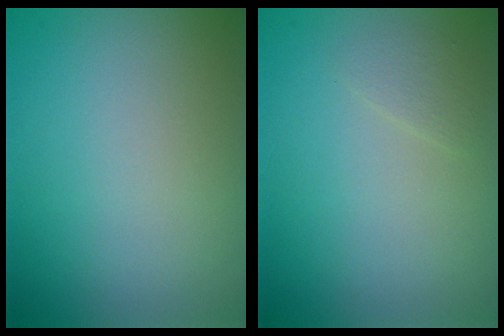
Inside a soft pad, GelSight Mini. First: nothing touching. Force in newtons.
{"total": 0.9, "press": 0.9, "slide": 0.0}